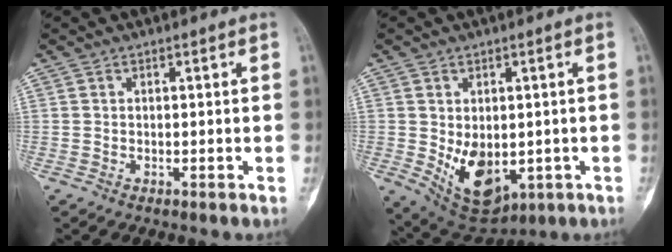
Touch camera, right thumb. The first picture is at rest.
{"total": 10.5, "force": [-1.6, 6.9, 7.7], "torque": [-0.095, -0.012, -0.001]}